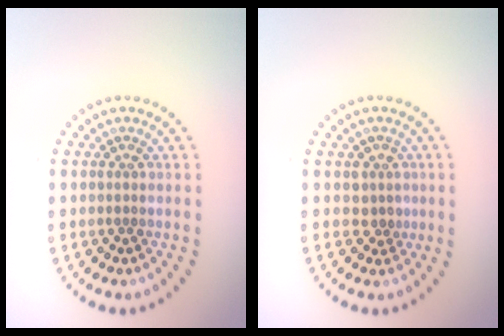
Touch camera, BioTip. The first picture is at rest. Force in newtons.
{"total": 1.5, "press": 1.3, "slide": 0.8}